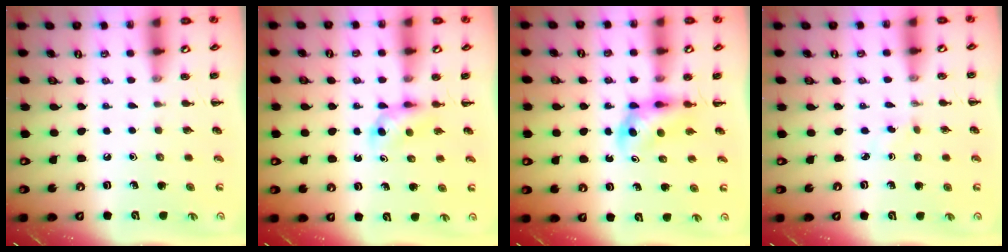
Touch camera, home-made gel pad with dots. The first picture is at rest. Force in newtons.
{"total": 3.7, "press": 3.4, "slide": 1.4}
{"total": 3.7, "press": 3.6, "slide": 0.9}
{"total": 1.3, "press": 1.1, "slide": 0.7}